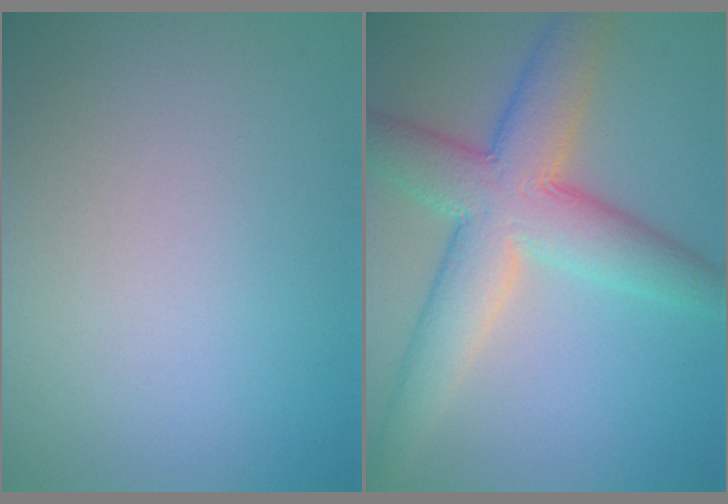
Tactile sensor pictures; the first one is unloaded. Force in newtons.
{"total": 8.8, "press": 8.8, "slide": 0.2}